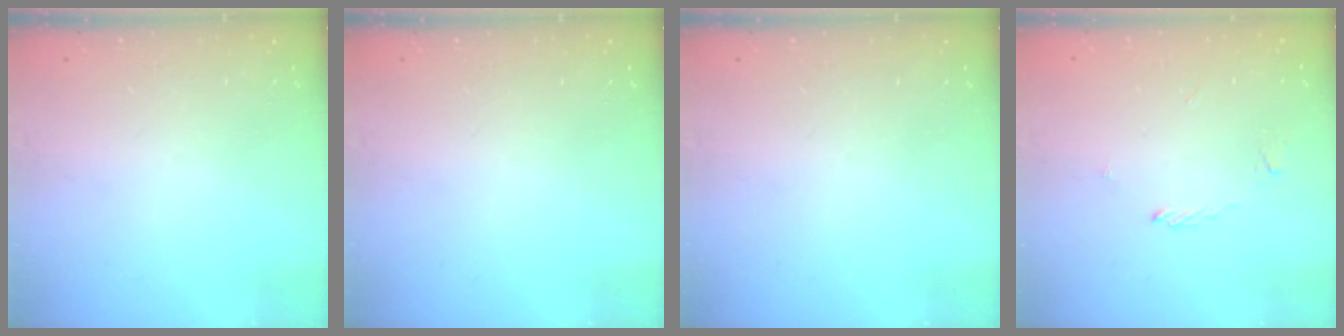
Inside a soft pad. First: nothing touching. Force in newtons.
{"total": 0.0}
{"total": 0.0}
{"total": 1.9, "press": 1.9, "slide": 0.2}